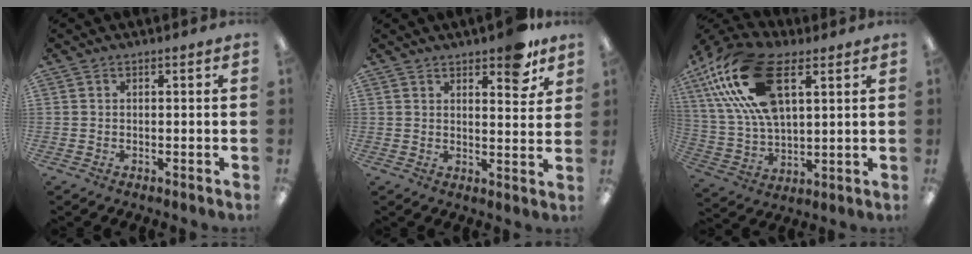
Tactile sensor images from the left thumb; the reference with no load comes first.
{"total": 7.8, "force": [5.8, 2.8, 4.5], "torque": [-0.046, -0.031, 0.094]}
{"total": 22.3, "force": [10.7, 11.5, 15.8], "torque": [-0.342, -0.025, 0.186]}